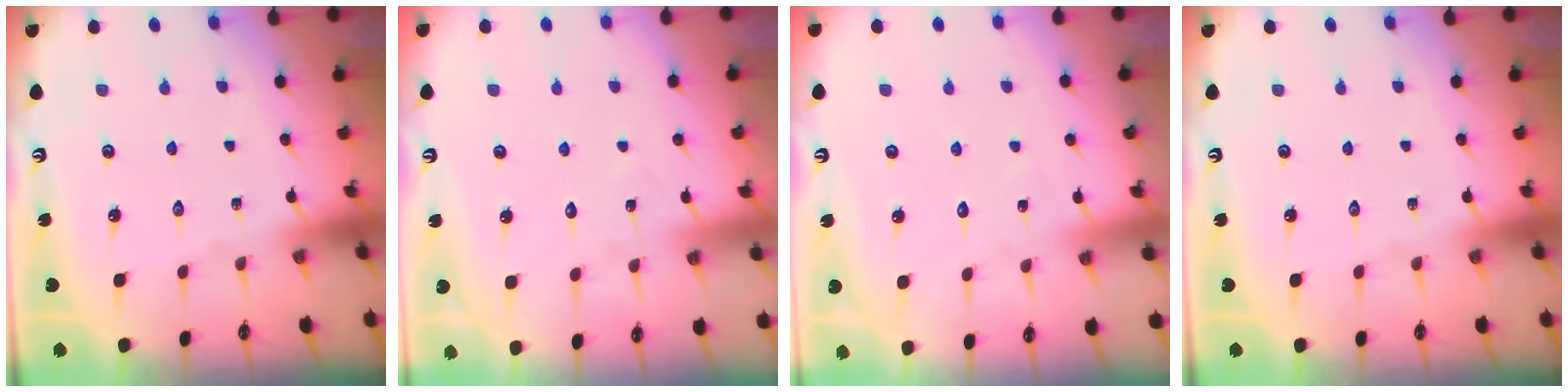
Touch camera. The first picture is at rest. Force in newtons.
{"total": 3.7, "press": 3.7, "slide": 0.4}
{"total": 5.1, "press": 5.1, "slide": 0.4}
{"total": 0.0}